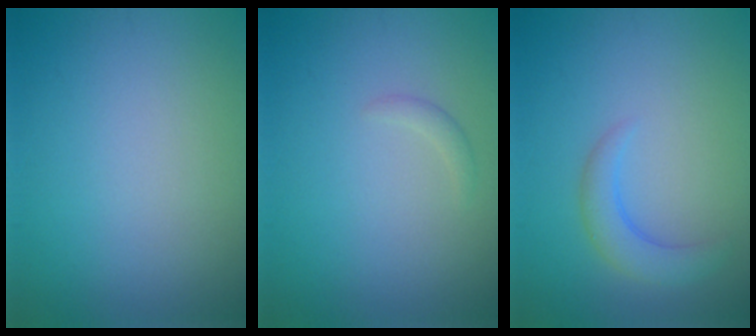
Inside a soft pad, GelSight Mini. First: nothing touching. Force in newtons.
{"total": 0.8, "press": 0.8, "slide": 0.0}
{"total": 2.6, "press": 2.5, "slide": 0.3}